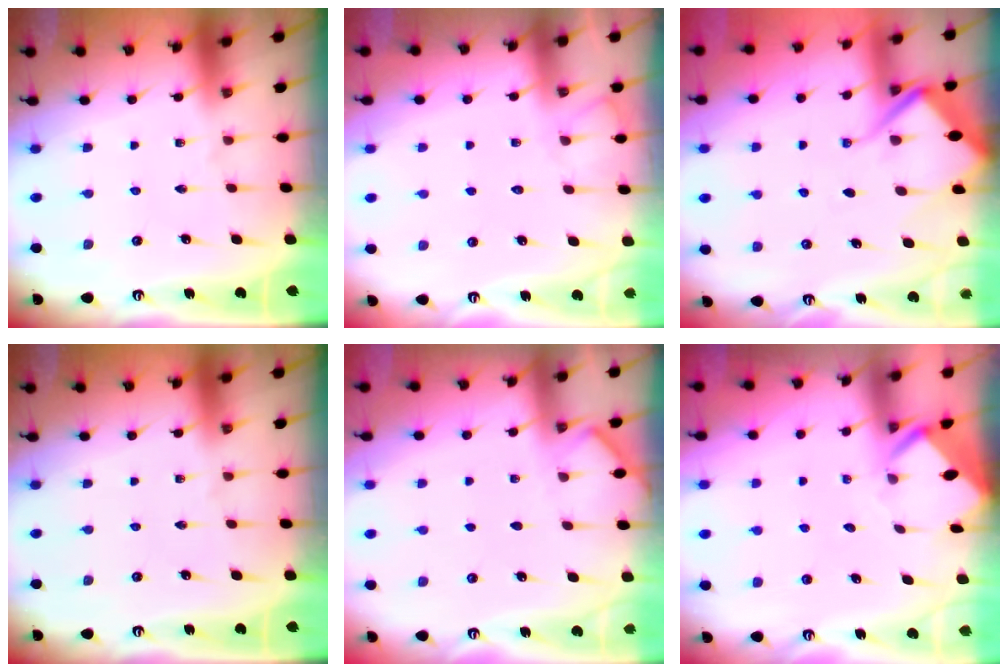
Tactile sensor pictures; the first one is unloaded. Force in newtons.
{"total": 4.9, "press": 4.8, "slide": 0.6}
{"total": 8.0, "press": 7.9, "slide": 1.0}
{"total": 0.0}
{"total": 3.6, "press": 3.6, "slide": 0.3}
{"total": 3.0, "press": 3.0, "slide": 0.1}